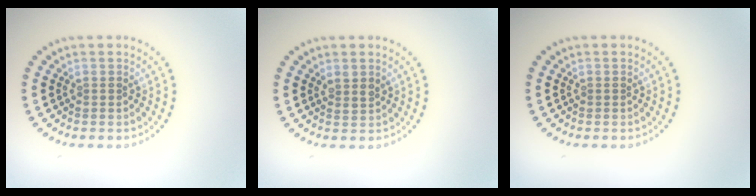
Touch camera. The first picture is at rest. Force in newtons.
{"total": 1.1, "press": 1.0, "slide": 0.5}
{"total": 0.0}